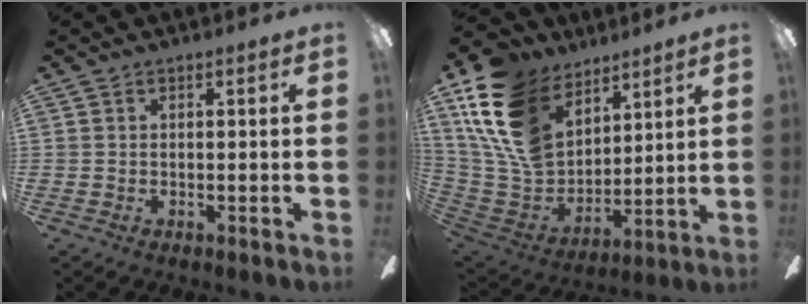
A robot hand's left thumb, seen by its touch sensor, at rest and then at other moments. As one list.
[{"total": 20.5, "force": [10.3, 13.8, 11.2], "torque": [-0.272, -0.050, 0.191]}]